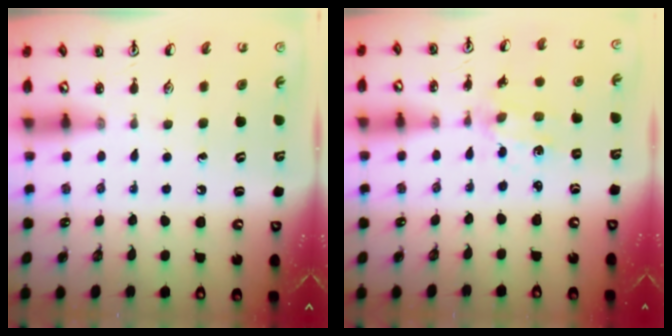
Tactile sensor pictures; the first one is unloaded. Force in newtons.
{"total": 1.3, "press": 1.3, "slide": 0.3}